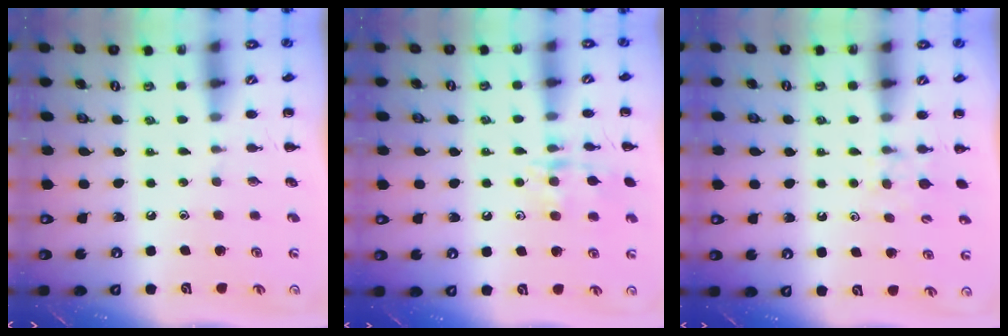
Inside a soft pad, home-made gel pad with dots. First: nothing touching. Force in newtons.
{"total": 12.0, "press": 12.0, "slide": 0.6}
{"total": 4.1, "press": 3.8, "slide": 1.4}